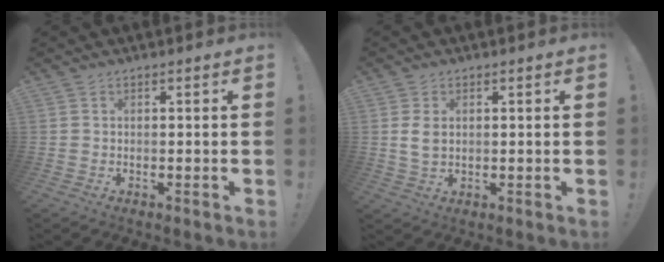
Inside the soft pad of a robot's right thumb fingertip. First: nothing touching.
{"total": 3.6, "force": [1.0, 2.2, 2.7], "torque": [-0.051, 0.000, 0.016]}